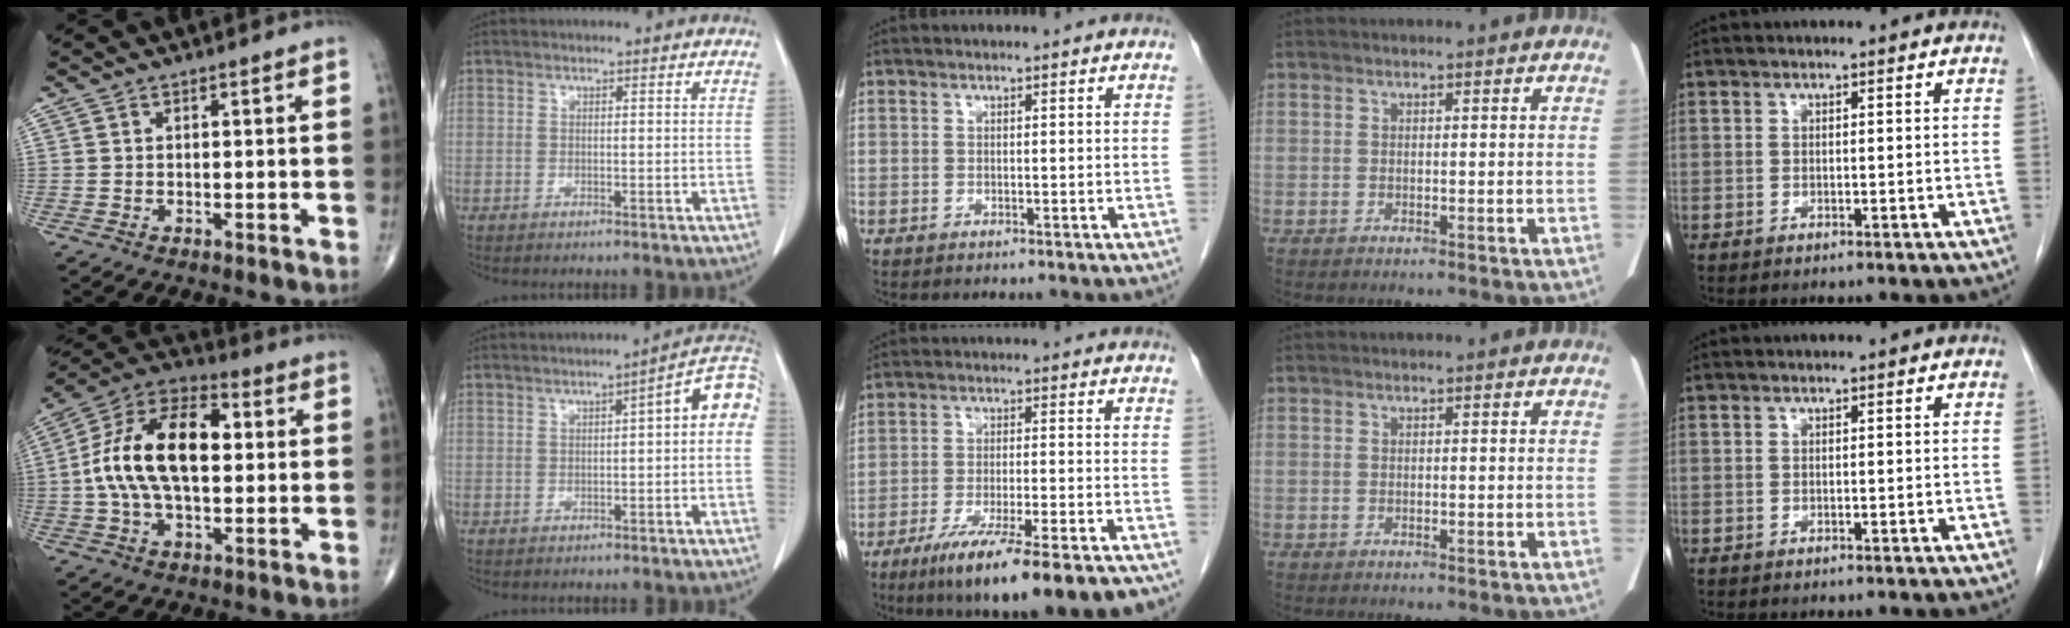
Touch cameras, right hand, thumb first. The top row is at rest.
{"thumb": {"total": 19.1, "force": [1.5, 10.5, 15.9], "torque": [-0.284, 0.029, 0.018]}, "index": {"total": 6.3, "force": [0.3, 1.3, 6.2], "torque": [-0.074, 0.028, -0.004]}, "middle": {"total": 19.4, "force": [-14.7, 2.5, 12.4], "torque": [-0.134, -0.011, -0.217]}}